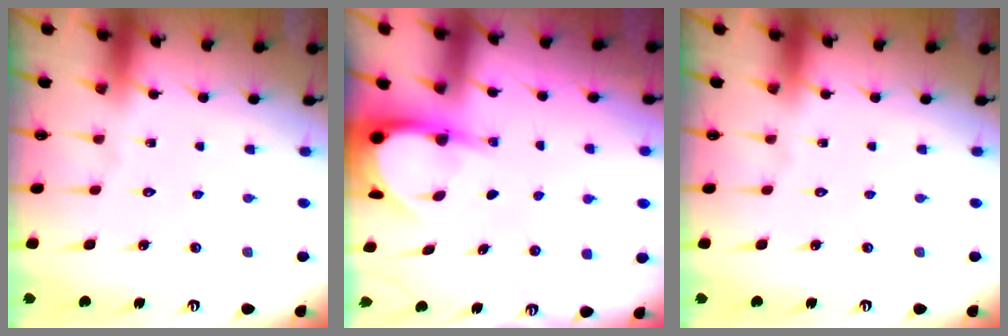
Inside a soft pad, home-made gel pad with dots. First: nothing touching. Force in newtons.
{"total": 4.6, "press": 4.5, "slide": 0.4}
{"total": 0.0}